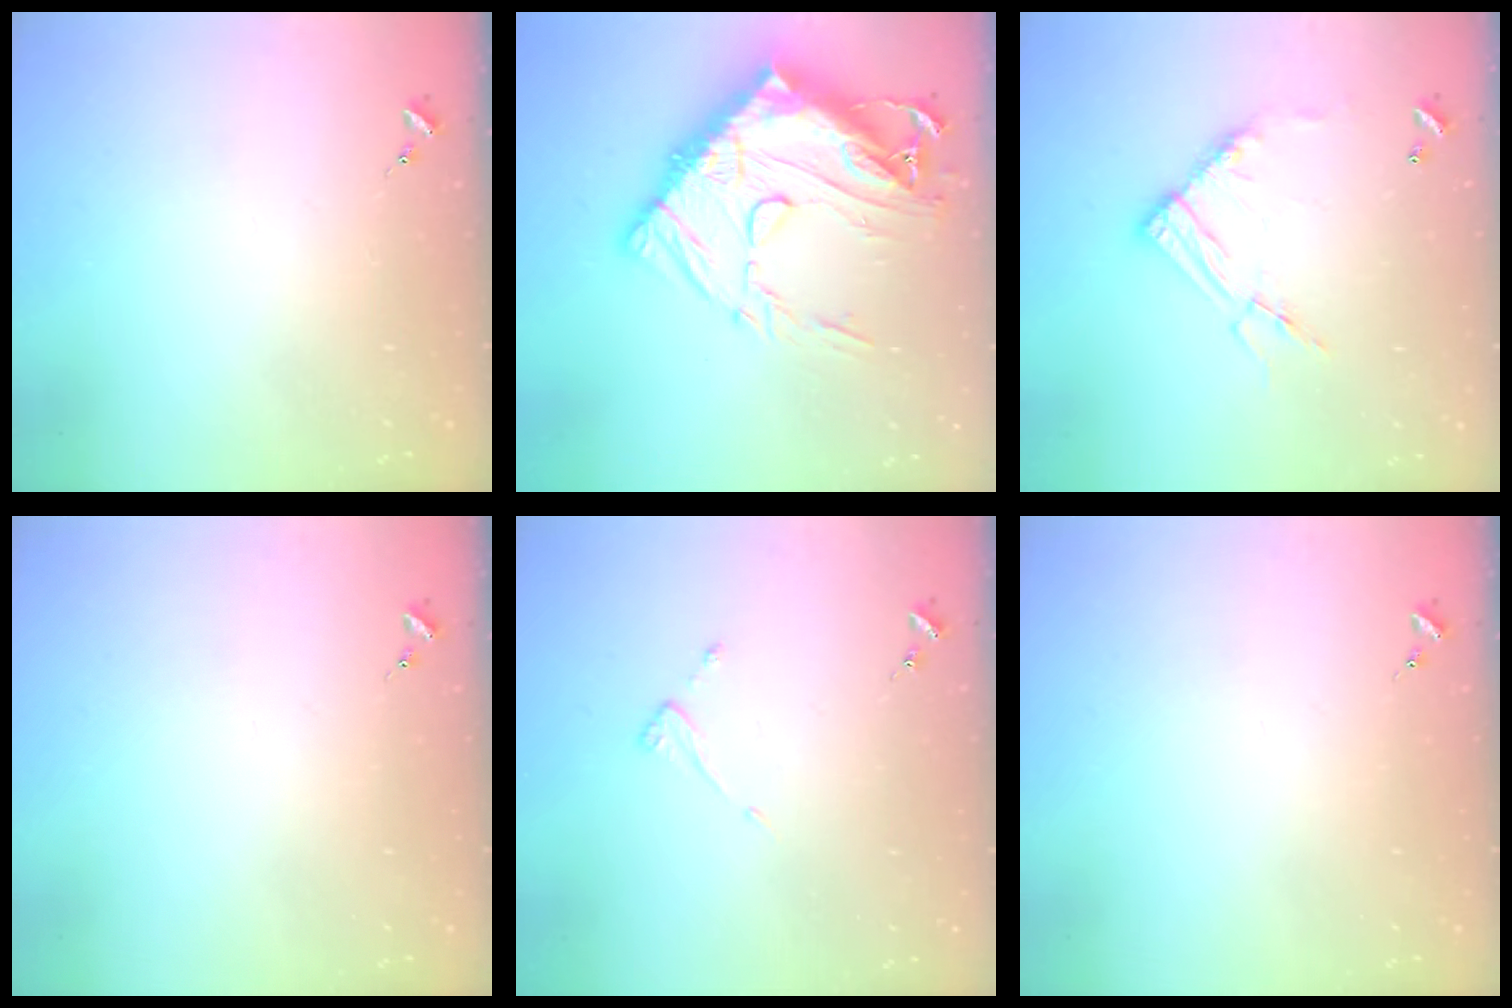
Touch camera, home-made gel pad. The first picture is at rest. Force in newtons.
{"total": 27.3, "press": 27.2, "slide": 2.8}
{"total": 13.1, "press": 13.0, "slide": 1.2}
{"total": 0.0}
{"total": 3.6, "press": 3.6, "slide": 0.3}
{"total": 0.0}